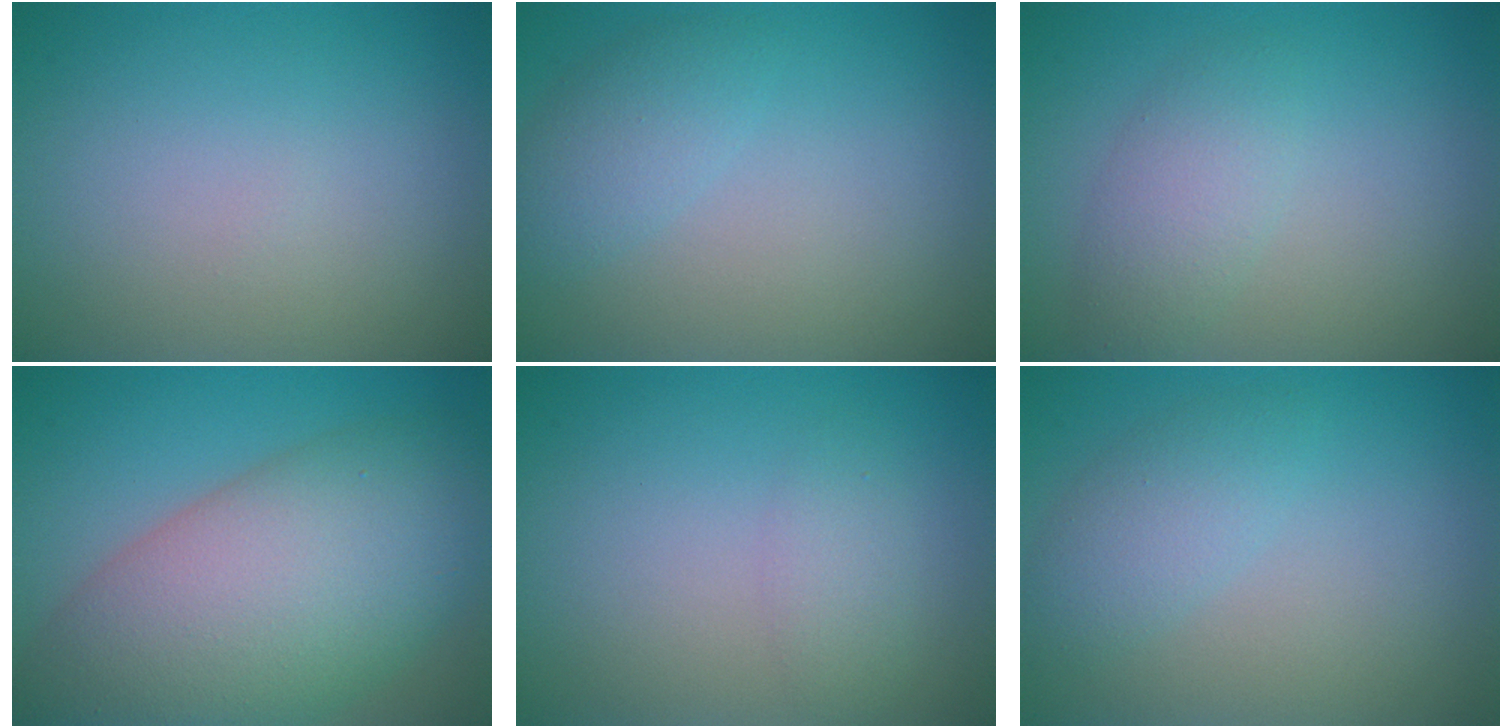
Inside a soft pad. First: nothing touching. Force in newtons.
{"total": 2.3, "press": 2.3, "slide": 0.2}
{"total": 2.7, "press": 2.7, "slide": 0.0}
{"total": 13.2, "press": 13.2, "slide": 0.6}
{"total": 1.7, "press": 1.7, "slide": 0.0}
{"total": 2.5, "press": 2.5, "slide": 0.1}